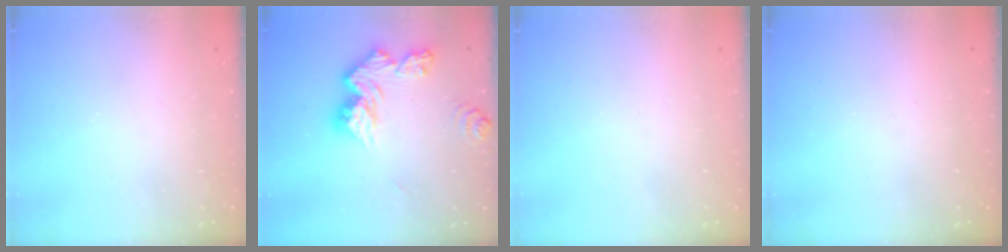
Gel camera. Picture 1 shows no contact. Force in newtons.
{"total": 12.6, "press": 12.6, "slide": 1.3}
{"total": 0.0}
{"total": 0.0}